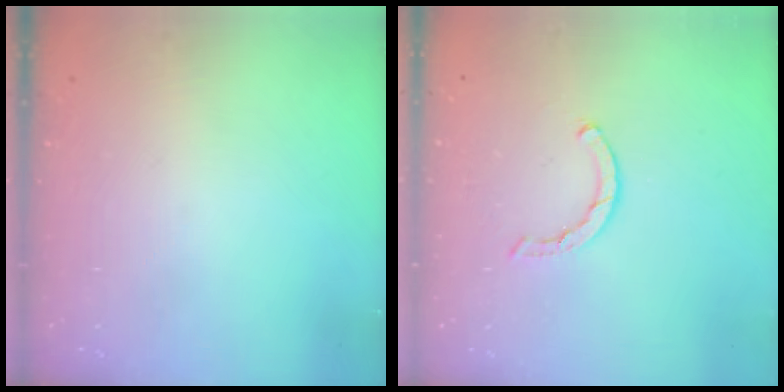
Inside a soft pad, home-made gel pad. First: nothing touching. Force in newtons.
{"total": 2.0, "press": 2.0, "slide": 0.2}